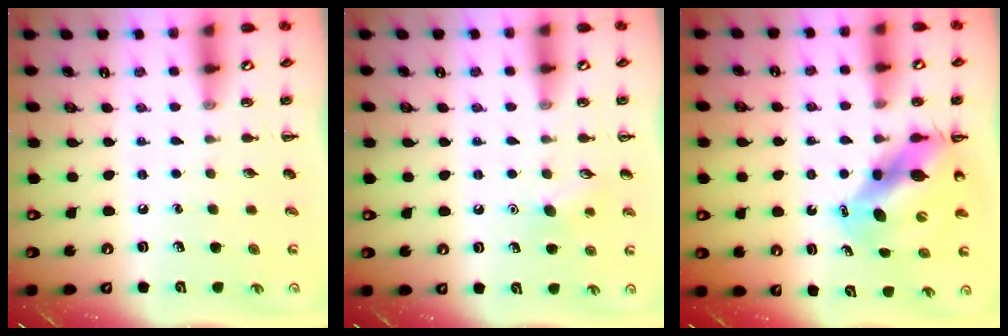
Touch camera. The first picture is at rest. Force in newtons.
{"total": 7.2, "press": 6.9, "slide": 1.9}
{"total": 10.6, "press": 10.2, "slide": 3.0}